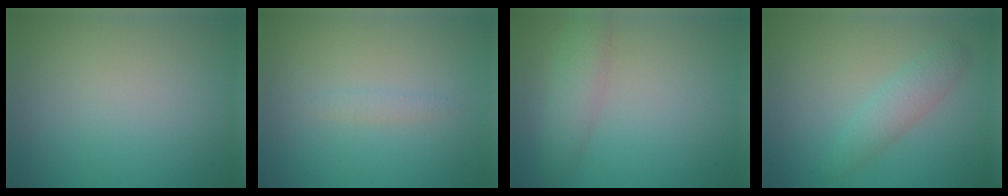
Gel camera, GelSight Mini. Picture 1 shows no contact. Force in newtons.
{"total": 0.8, "press": 0.8, "slide": 0.0}
{"total": 2.9, "press": 2.9, "slide": 0.1}
{"total": 2.4, "press": 2.4, "slide": 0.1}